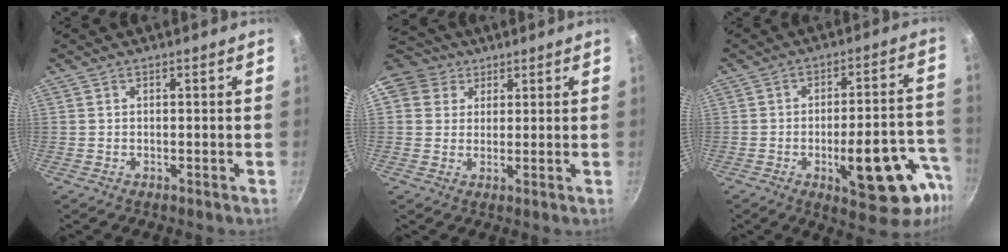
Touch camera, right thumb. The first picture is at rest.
{"total": 9.2, "force": [4.6, 7.4, 2.7], "torque": [-0.030, 0.008, 0.073]}
{"total": 18.8, "force": [-7.4, 7.3, 15.7], "torque": [-0.156, 0.033, -0.093]}